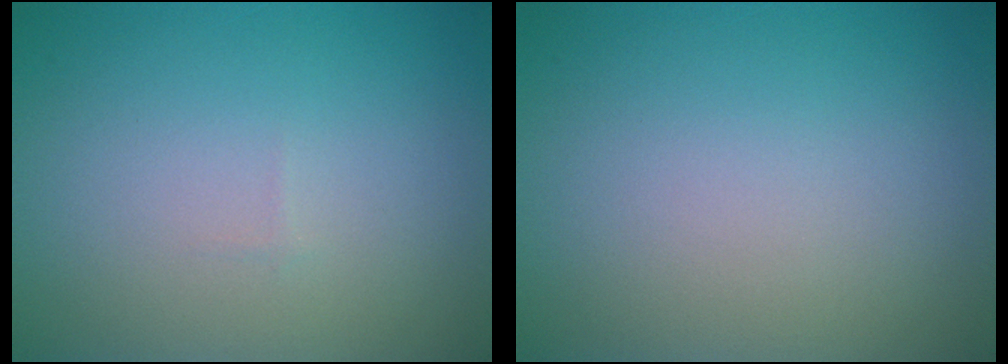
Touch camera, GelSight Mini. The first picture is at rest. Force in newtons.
{"total": 0.0}